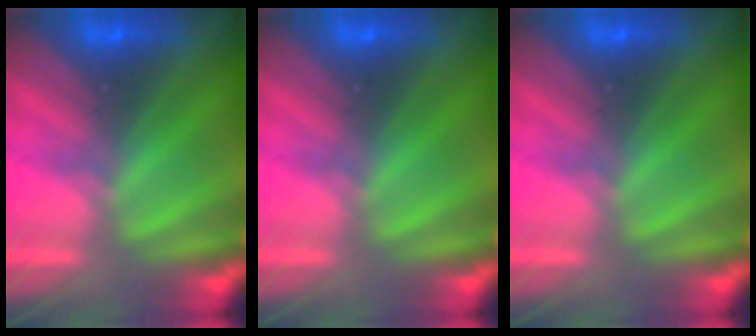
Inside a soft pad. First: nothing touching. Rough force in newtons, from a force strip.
{"total": 0.0}
{"total": 0.0}